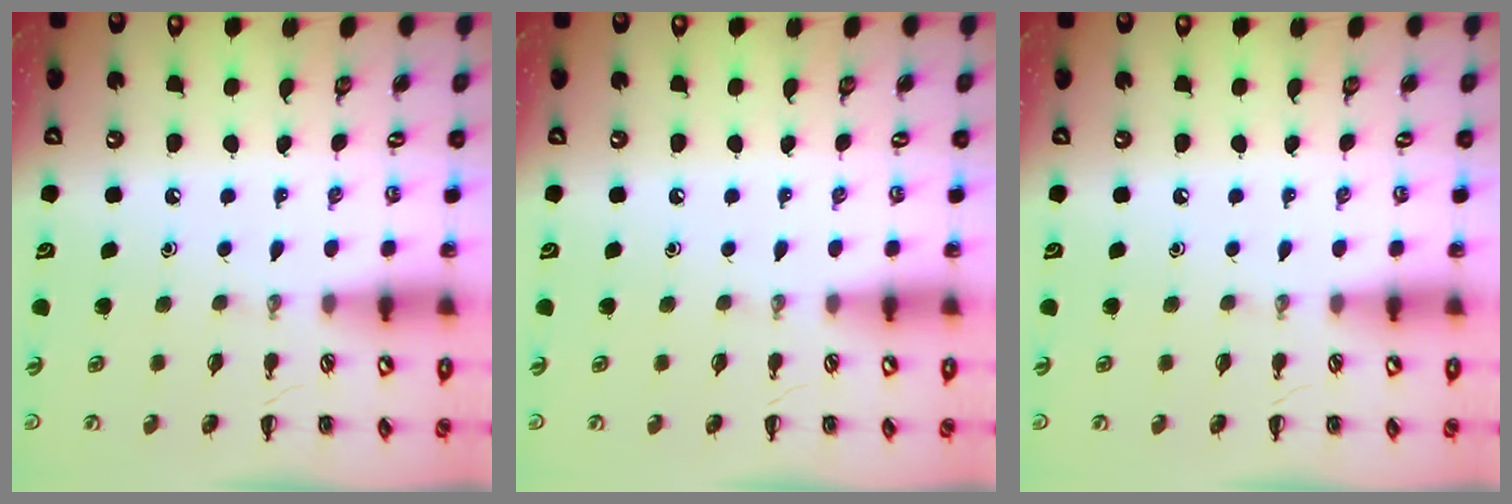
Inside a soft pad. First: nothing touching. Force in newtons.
{"total": 0.0}
{"total": 0.0}